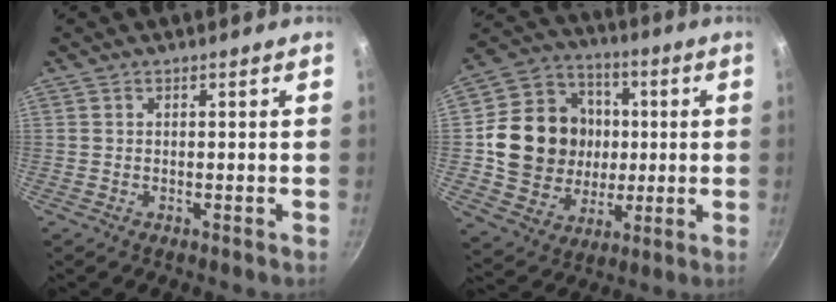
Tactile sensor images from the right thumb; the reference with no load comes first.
{"total": 18.8, "force": [0.9, 16.7, 8.7], "torque": [-0.129, 0.023, 0.020]}